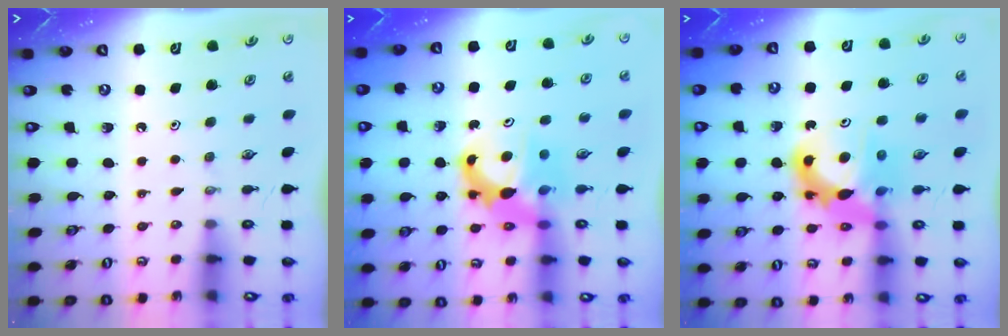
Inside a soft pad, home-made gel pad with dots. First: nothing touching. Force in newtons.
{"total": 8.2, "press": 8.2, "slide": 0.7}
{"total": 11.2, "press": 11.1, "slide": 1.0}